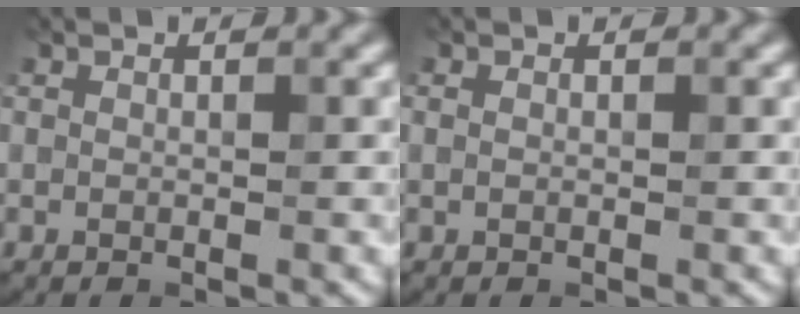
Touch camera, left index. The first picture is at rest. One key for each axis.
{"total": 0.6, "fx": 0.0, "fy": 0.4, "fz": 0.4, "tx": -0.008, "ty": 0.001, "tz": 0.001}